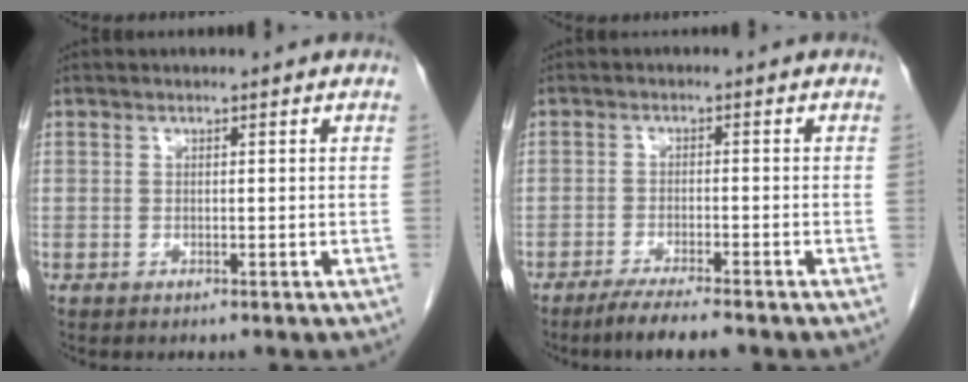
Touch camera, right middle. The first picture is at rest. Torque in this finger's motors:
{"motor_torque": [0.70, -0.54, 0.01, 0.06]}